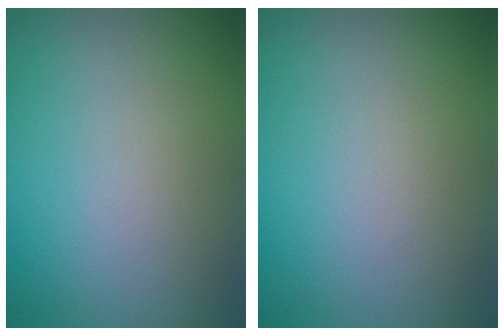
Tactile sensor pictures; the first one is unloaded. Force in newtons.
{"total": 0.0}